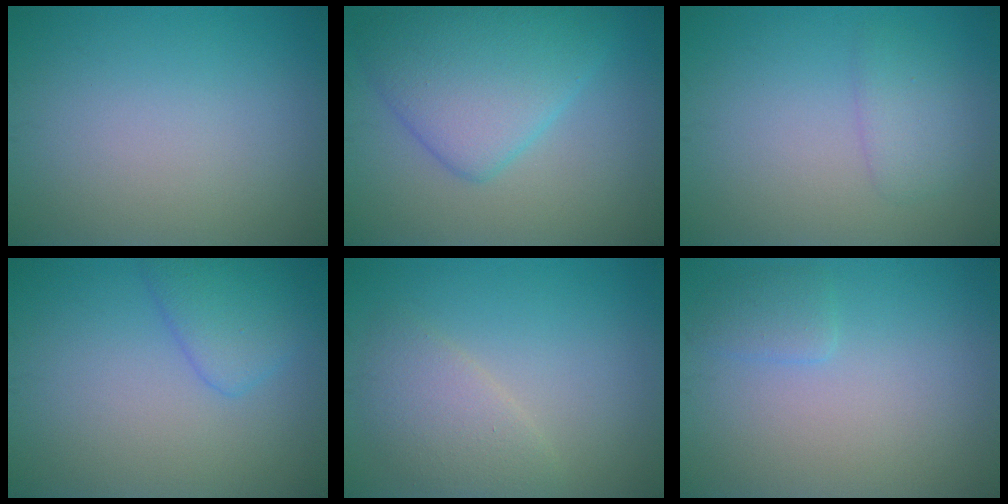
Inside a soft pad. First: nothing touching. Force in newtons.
{"total": 6.8, "press": 6.7, "slide": 0.2}
{"total": 1.9, "press": 1.9, "slide": 0.1}
{"total": 3.1, "press": 3.1, "slide": 0.1}
{"total": 2.9, "press": 2.9, "slide": 0.2}
{"total": 1.4, "press": 1.4, "slide": 0.1}